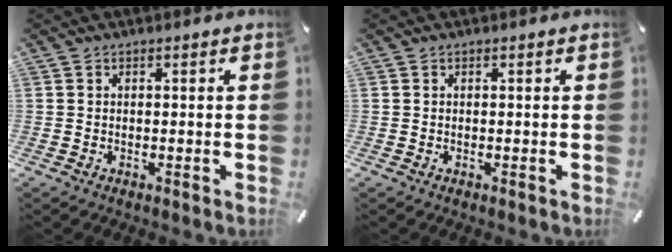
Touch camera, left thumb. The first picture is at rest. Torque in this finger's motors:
{"motor_torque": [0.04, 0.06, -0.02, 0.00, 0.00]}